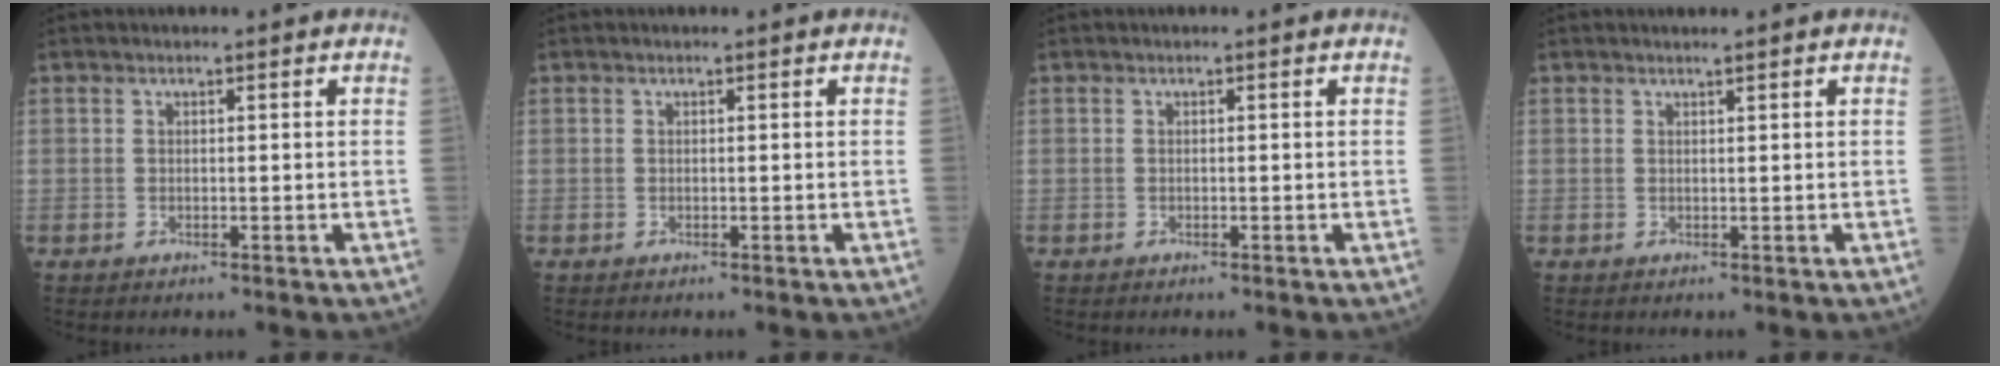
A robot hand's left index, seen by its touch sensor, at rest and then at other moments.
{"total": 0.0}
{"total": 0.0}
{"total": 0.7, "force": [0.6, -0.1, 0.2], "torque": [-0.009, -0.003, 0.014]}